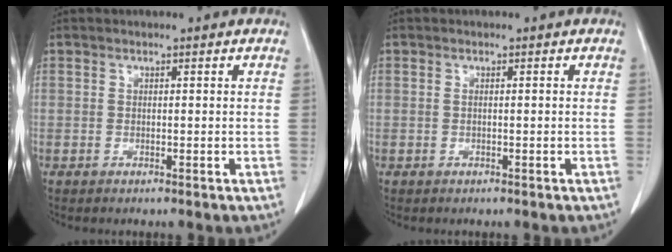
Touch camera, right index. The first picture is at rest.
{"total": 0.6, "force": [-0.1, 0.1, 0.6], "torque": [-0.013, 0.000, 0.001]}